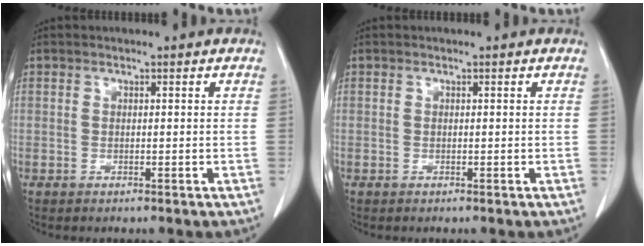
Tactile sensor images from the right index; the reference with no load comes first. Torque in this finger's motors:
{"motor_torque": [0.00, 0.00, 0.00, 0.00]}